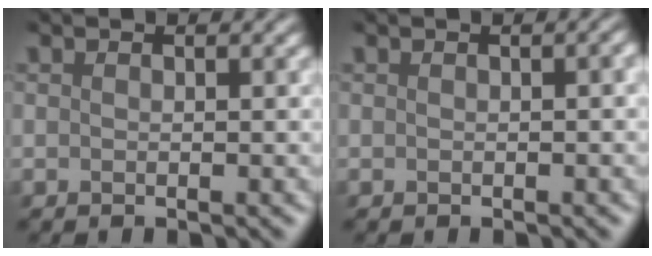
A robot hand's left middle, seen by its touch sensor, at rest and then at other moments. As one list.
[{"total": 1.8, "force": [-0.4, 0.9, 1.5], "torque": [-0.006, 0.012, -0.011]}]